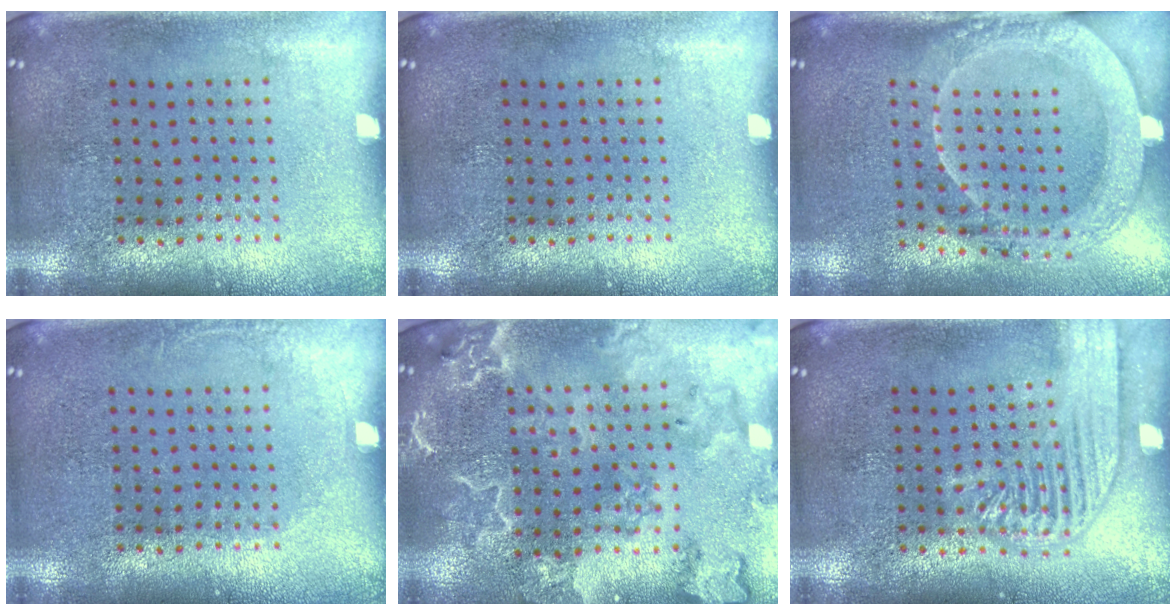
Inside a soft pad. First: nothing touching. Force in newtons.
{"total": 0.0}
{"total": 2.1, "press": 2.1, "slide": 0.4}
{"total": 0.7, "press": 0.7, "slide": 0.1}
{"total": 2.9, "press": 2.7, "slide": 1.1}
{"total": 1.9, "press": 1.9, "slide": 0.2}